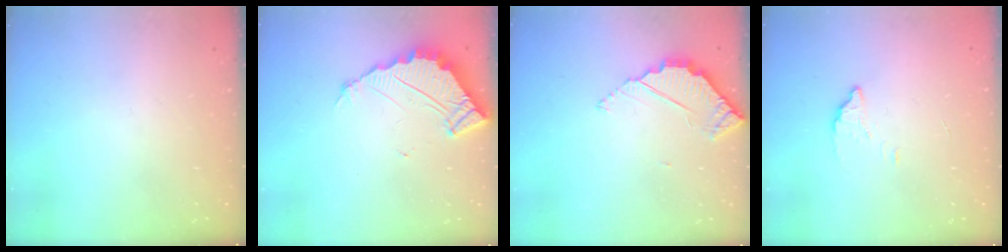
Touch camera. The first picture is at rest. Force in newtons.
{"total": 4.9, "press": 4.9, "slide": 0.1}
{"total": 3.3, "press": 3.3, "slide": 0.3}
{"total": 2.1, "press": 2.1, "slide": 0.1}